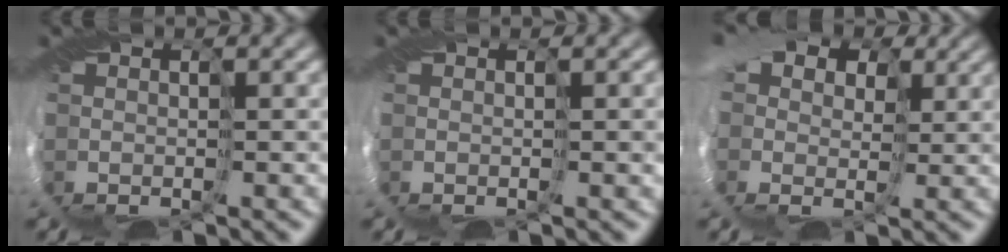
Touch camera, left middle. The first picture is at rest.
{"total": 0.9, "force": [-0.1, 0.3, 0.8], "torque": [-0.013, 0.001, -0.004]}
{"total": 11.5, "force": [4.8, 8.5, 6.0], "torque": [-0.145, 0.033, 0.047]}